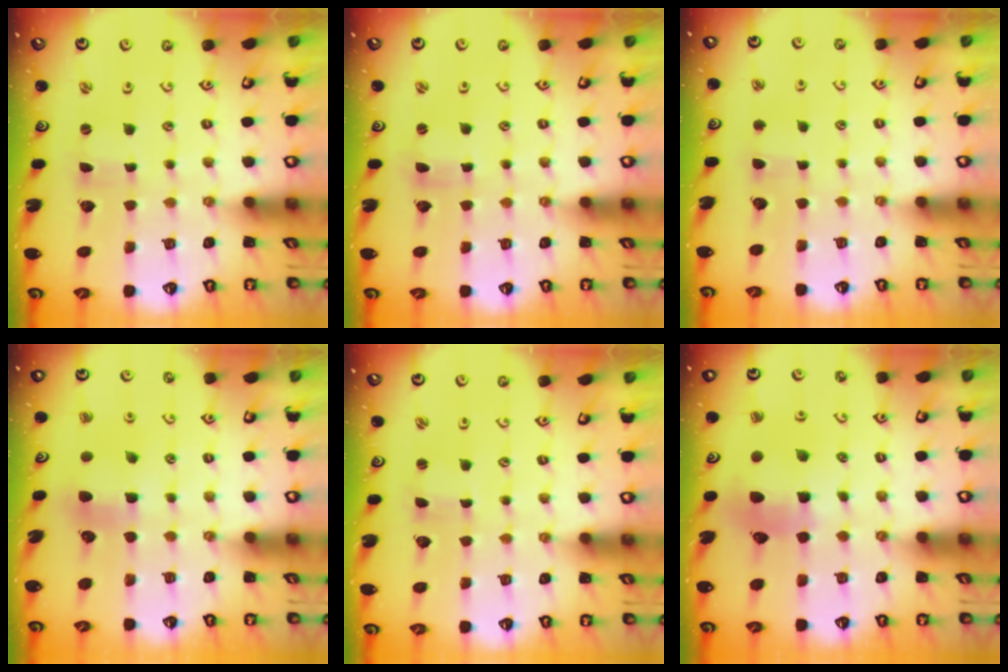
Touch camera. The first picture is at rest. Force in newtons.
{"total": 0.7, "press": 0.7, "slide": 0.1}
{"total": 2.8, "press": 2.8, "slide": 0.4}
{"total": 6.9, "press": 6.8, "slide": 0.6}
{"total": 0.7, "press": 0.7, "slide": 0.0}
{"total": 9.8, "press": 9.8, "slide": 1.0}